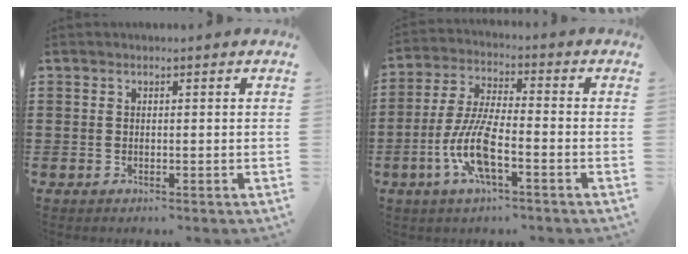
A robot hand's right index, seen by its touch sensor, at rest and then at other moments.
{"total": 9.1, "force": [-3.6, 2.3, 8.0], "torque": [-0.185, -0.011, -0.074]}